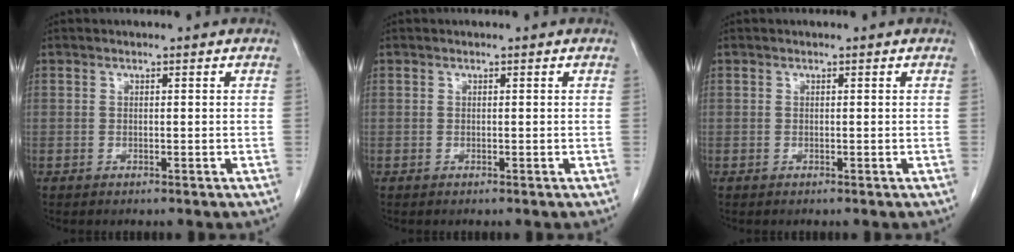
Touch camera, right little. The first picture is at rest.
{"total": 0.0}
{"total": 0.0}